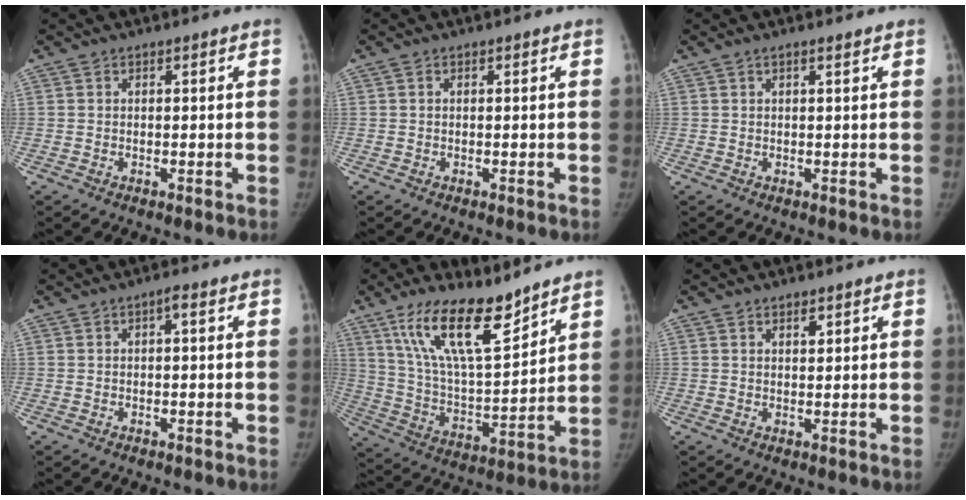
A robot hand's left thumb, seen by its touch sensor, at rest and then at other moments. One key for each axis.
{"total": 0.0}
{"total": 1.2, "fx": 0.8, "fy": 0.2, "fz": 0.8, "tx": -0.017, "ty": 0.002, "tz": 0.015}
{"total": 1.1, "fx": 0.0, "fy": 0.3, "fz": 1.0, "tx": -0.014, "ty": 0.008, "tz": -0.004}
{"total": 16.9, "fx": 11.7, "fy": 5.0, "fz": 11.1, "tx": -0.174, "ty": -0.065, "tz": 0.226}
{"total": 1.5, "fx": 0.9, "fy": 0.7, "fz": 0.9, "tx": -0.003, "ty": -0.005, "tz": 0.014}